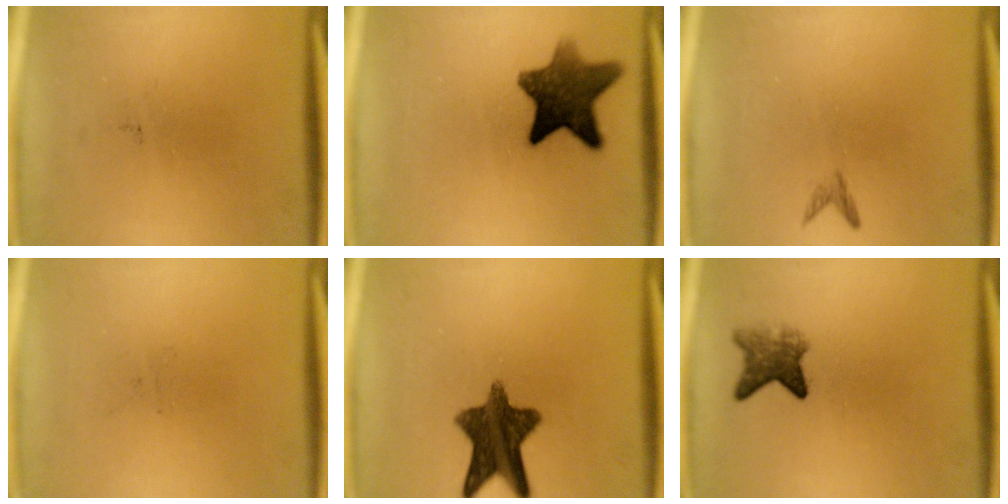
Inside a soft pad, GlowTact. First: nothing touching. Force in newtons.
{"total": 10.7}
{"total": 0.8}
{"total": 0.0}
{"total": 11.2}
{"total": 3.9}